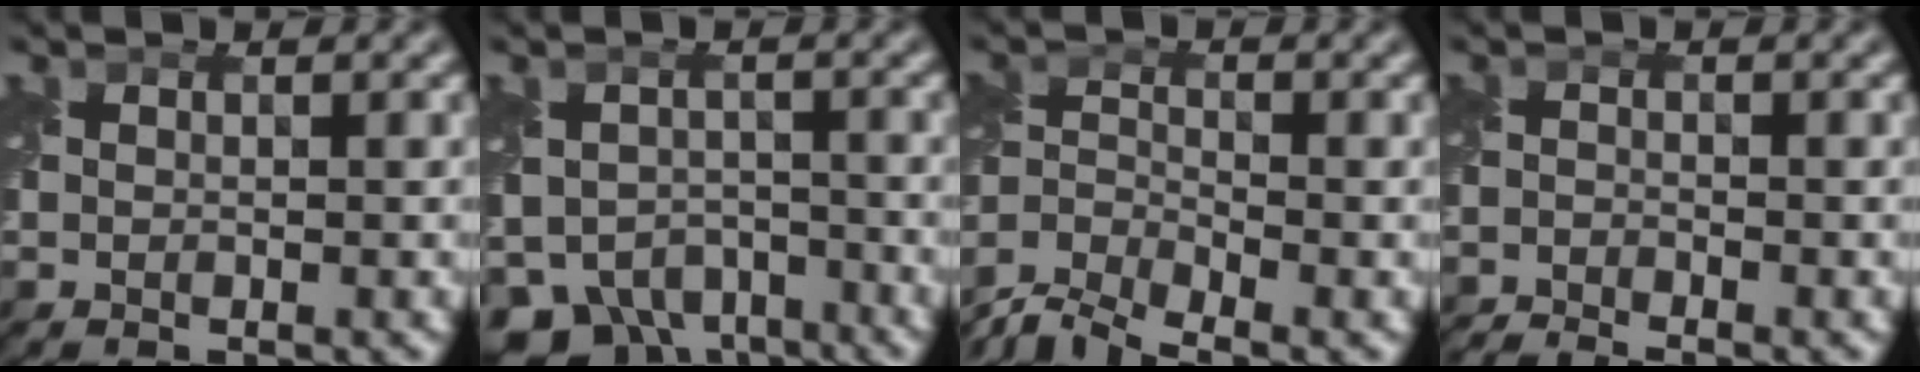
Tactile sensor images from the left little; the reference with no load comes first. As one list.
[{"total": 7.1, "force": [-4.8, 4.4, 2.8], "torque": [-0.047, -0.022, -0.082]}, {"total": 6.3, "force": [-5.5, 1.6, 2.6], "torque": [-0.051, -0.010, -0.114]}, {"total": 3.1, "force": [-3.0, 0.0, 0.7], "torque": [-0.017, -0.017, -0.065]}]